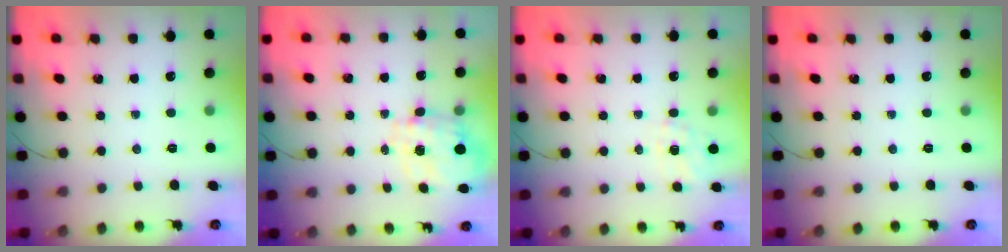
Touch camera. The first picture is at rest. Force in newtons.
{"total": 2.9, "press": 2.7, "slide": 1.1}
{"total": 5.8, "press": 5.7, "slide": 1.5}
{"total": 0.0}